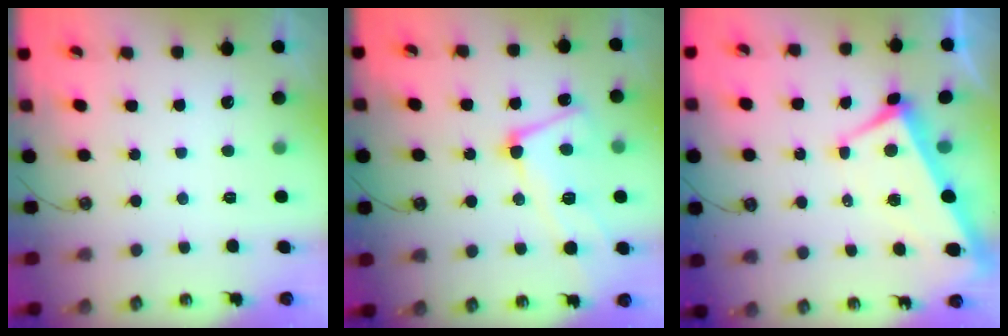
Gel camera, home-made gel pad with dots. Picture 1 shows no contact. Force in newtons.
{"total": 6.5, "press": 6.4, "slide": 1.4}
{"total": 1.4, "press": 0.9, "slide": 1.0}